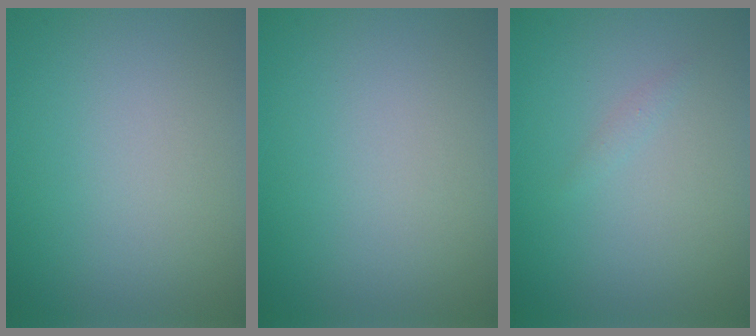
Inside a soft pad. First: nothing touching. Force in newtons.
{"total": 0.0}
{"total": 0.5, "press": 0.5, "slide": 0.0}